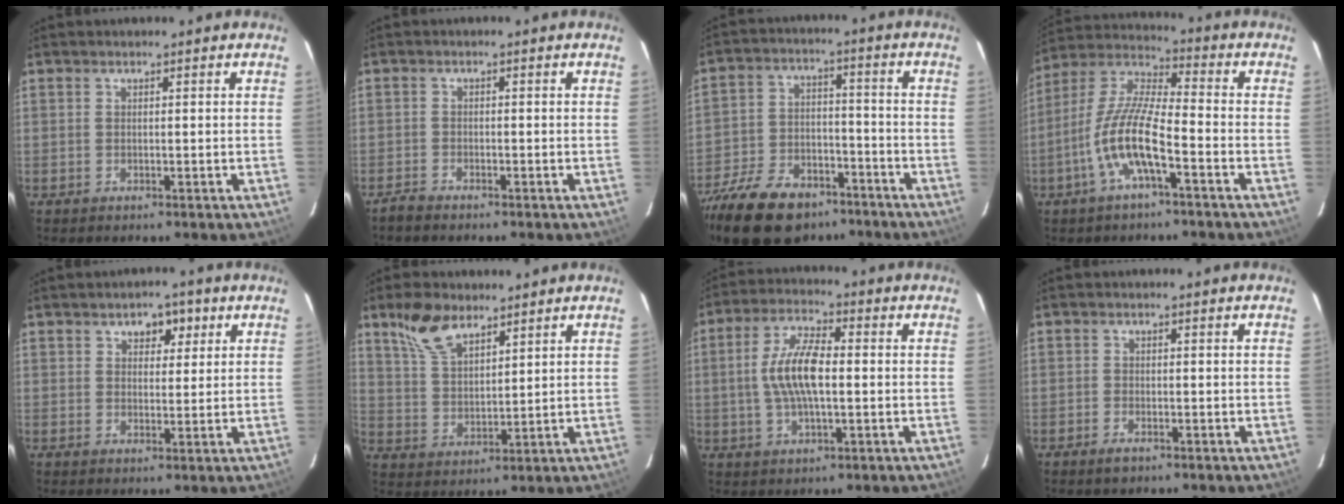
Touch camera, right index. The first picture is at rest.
{"total": 2.2, "force": [-2.0, 0.5, 0.5], "torque": [-0.021, -0.002, -0.042]}
{"total": 21.0, "force": [-14.7, 11.2, 9.8], "torque": [-0.230, 0.000, -0.232]}
{"total": 11.9, "force": [-5.1, 2.5, 10.5], "torque": [-0.222, 0.000, -0.102]}
{"total": 4.5, "force": [2.2, 3.0, 2.5], "torque": [-0.029, 0.010, 0.032]}
{"total": 9.1, "force": [6.3, 4.3, 4.9], "torque": [-0.096, 0.018, 0.128]}
{"total": 9.7, "force": [-0.4, 3.5, 9.1], "torque": [-0.181, 0.009, -0.007]}
{"total": 2.0, "force": [-1.5, 0.9, 1.0], "torque": [-0.024, -0.001, -0.028]}